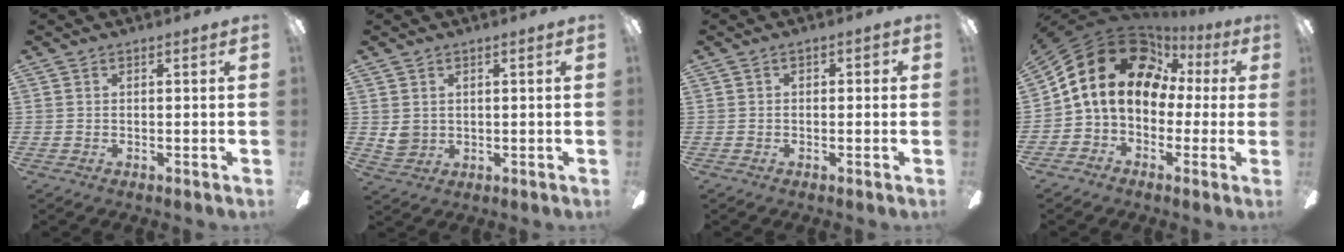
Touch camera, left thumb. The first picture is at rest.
{"total": 4.7, "force": [1.6, 4.1, 1.6], "torque": [-0.037, -0.004, 0.032]}
{"total": 1.4, "force": [-0.6, 1.1, 0.6], "torque": [-0.009, 0.008, -0.013]}
{"total": 18.1, "force": [6.1, 12.7, 11.4], "torque": [-0.238, -0.021, 0.105]}